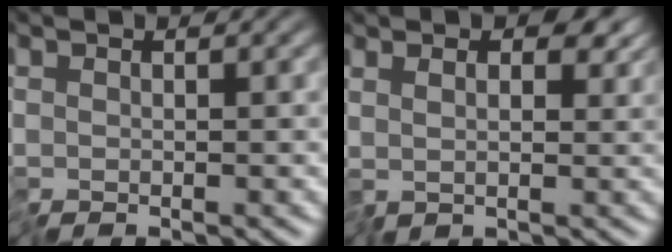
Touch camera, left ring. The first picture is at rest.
{"total": 3.8, "force": [2.0, 2.1, 2.5], "torque": [-0.041, 0.006, 0.035]}